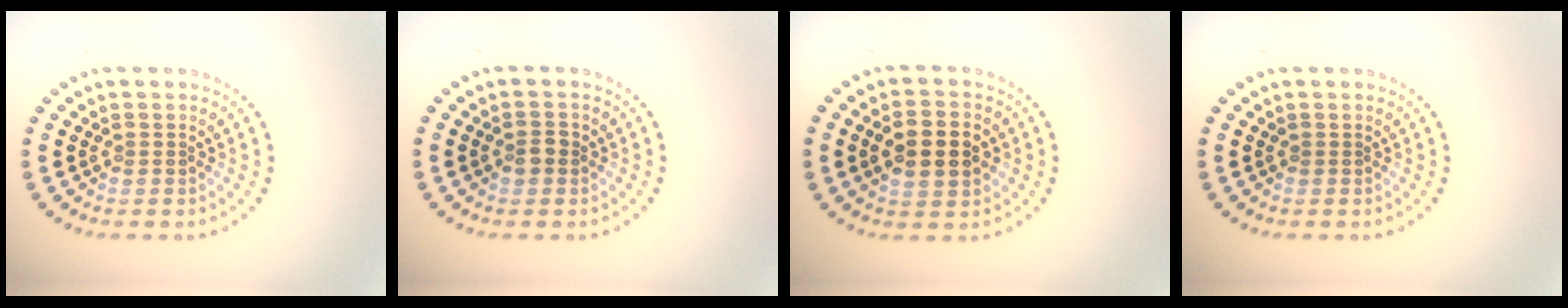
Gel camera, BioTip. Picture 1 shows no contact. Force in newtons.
{"total": 1.4, "press": 1.4, "slide": 0.2}
{"total": 4.9, "press": 4.9, "slide": 0.3}
{"total": 0.0}